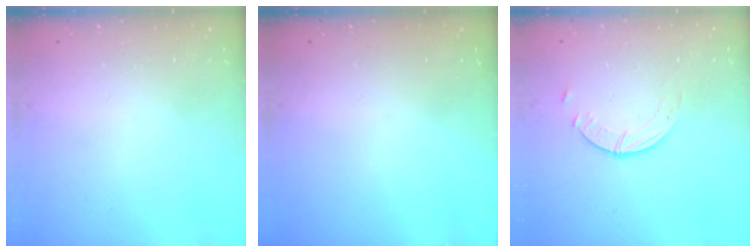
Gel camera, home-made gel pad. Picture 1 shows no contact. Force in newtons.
{"total": 0.0}
{"total": 2.5, "press": 2.5, "slide": 0.3}